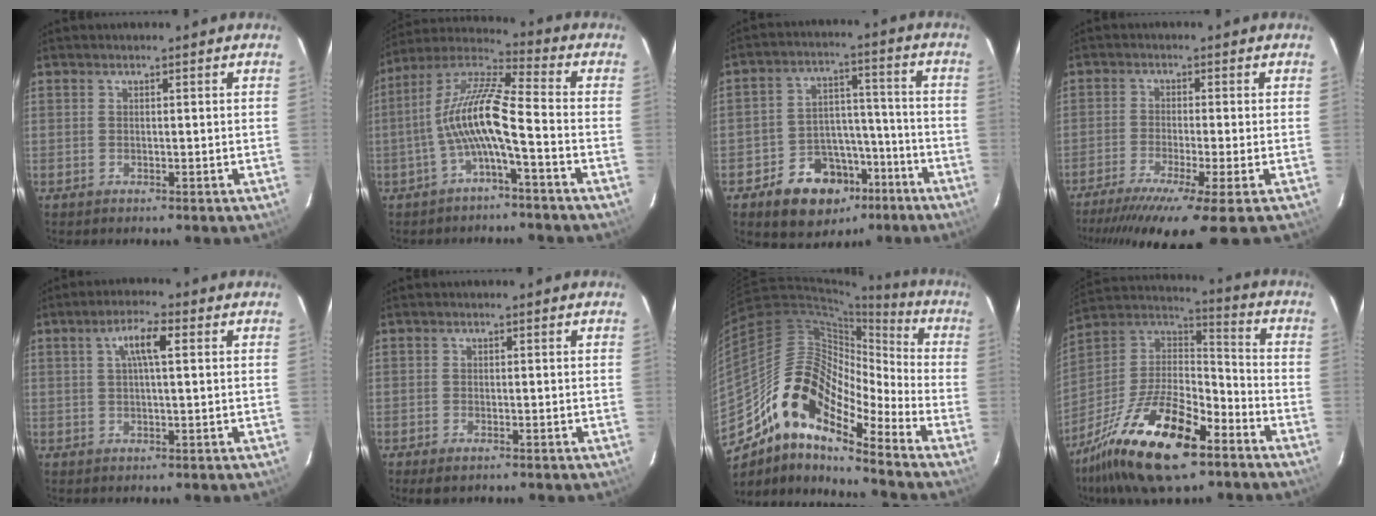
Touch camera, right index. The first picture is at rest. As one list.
[{"total": 11.0, "force": [-3.4, 1.1, 10.4], "torque": [-0.218, 0.015, -0.068]}, {"total": 13.4, "force": [-7.9, 9.5, 5.3], "torque": [-0.099, 0.041, -0.100]}, {"total": 12.0, "force": [-9.0, -0.4, 7.9], "torque": [-0.168, -0.042, -0.149]}, {"total": 4.9, "force": [1.4, 0.9, 4.6], "torque": [-0.089, 0.009, 0.026]}, {"total": 2.2, "force": [-1.6, 1.0, 1.2], "torque": [-0.025, -0.008, -0.027]}, {"total": 17.7, "force": [-12.2, 5.6, 11.4], "torque": [-0.184, -0.002, -0.247]}, {"total": 24.3, "force": [-14.4, 9.5, 17.1], "torque": [-0.341, -0.017, -0.255]}]